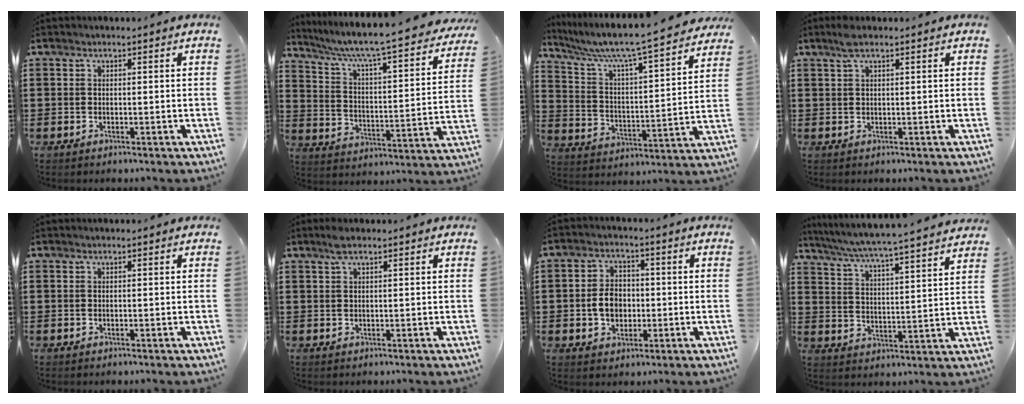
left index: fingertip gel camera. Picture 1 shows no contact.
{"total": 6.4, "force": [5.4, -0.4, 3.4], "torque": [-0.090, -0.052, 0.081]}
{"total": 7.0, "force": [6.1, 0.0, 3.3], "torque": [-0.093, -0.047, 0.095]}
{"total": 2.6, "force": [1.6, 0.5, 1.9], "torque": [-0.041, 0.004, 0.028]}
{"total": 0.0}
{"total": 2.2, "force": [1.4, 0.5, 1.5], "torque": [-0.033, 0.004, 0.025]}
{"total": 5.1, "force": [-0.6, 3.8, 3.4], "torque": [-0.062, 0.007, -0.014]}
{"total": 4.5, "force": [4.2, -0.8, 1.3], "torque": [-0.048, -0.039, 0.064]}